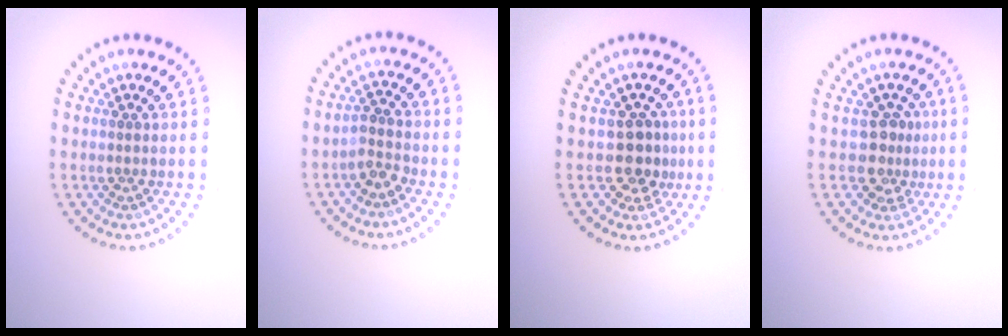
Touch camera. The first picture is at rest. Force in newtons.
{"total": 1.9, "press": 1.4, "slide": 1.2}
{"total": 2.6, "press": 2.2, "slide": 1.3}
{"total": 2.5, "press": 1.9, "slide": 1.6}